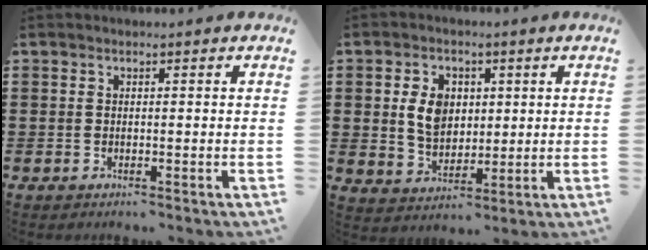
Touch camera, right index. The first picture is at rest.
{"total": 6.5, "force": [1.2, 5.0, 4.1], "torque": [-0.093, 0.011, 0.017]}